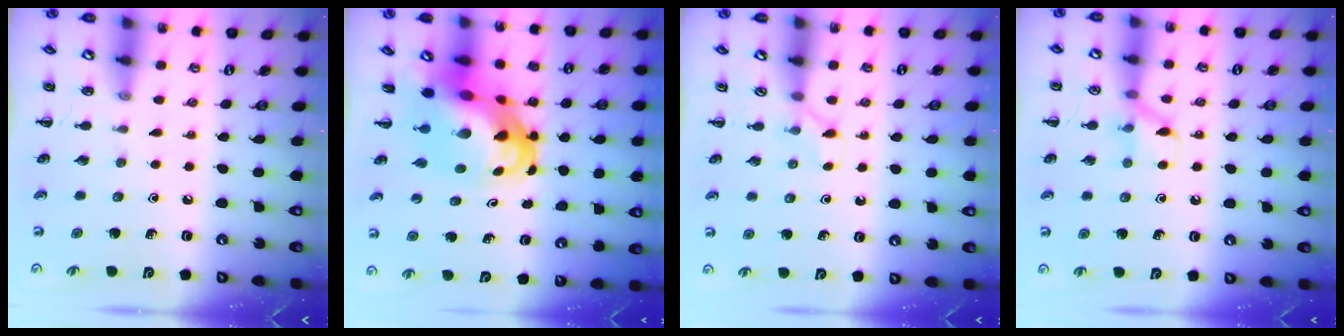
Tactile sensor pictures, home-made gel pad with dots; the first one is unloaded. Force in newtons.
{"total": 9.7, "press": 9.3, "slide": 2.7}
{"total": 2.5, "press": 2.3, "slide": 1.0}
{"total": 7.3, "press": 7.2, "slide": 0.3}